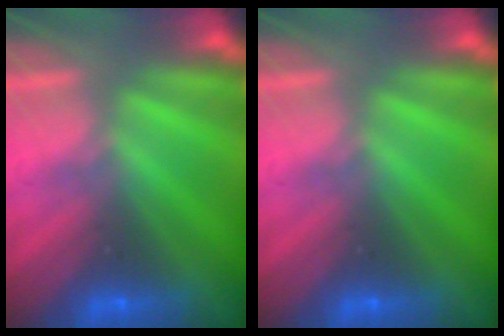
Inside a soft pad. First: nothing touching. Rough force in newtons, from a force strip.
{"total": 0.0}